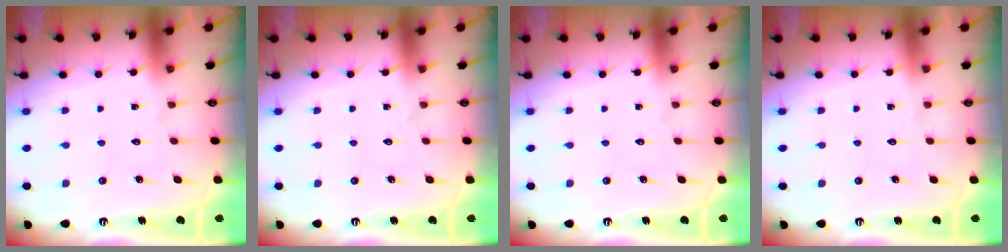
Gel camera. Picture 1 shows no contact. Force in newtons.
{"total": 0.0}
{"total": 0.0}
{"total": 0.0}